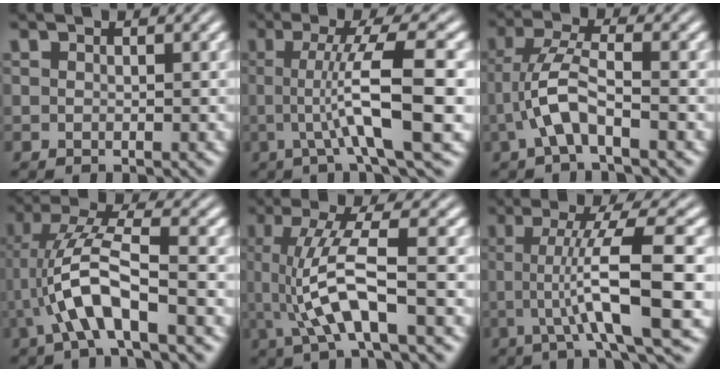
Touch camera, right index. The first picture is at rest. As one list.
[{"total": 6.6, "force": [0.2, 0.1, 6.6], "torque": [-0.105, -0.009, 0.009]}, {"total": 3.8, "force": [-0.6, 1.1, 3.6], "torque": [-0.076, -0.007, -0.006]}, {"total": 5.5, "force": [-0.2, 1.7, 5.3], "torque": [-0.107, -0.004, 0.001]}, {"total": 5.7, "force": [-0.4, 1.0, 5.6], "torque": [-0.109, -0.007, -0.002]}, {"total": 7.6, "force": [0.1, 0.5, 7.6], "torque": [-0.118, -0.009, 0.008]}]